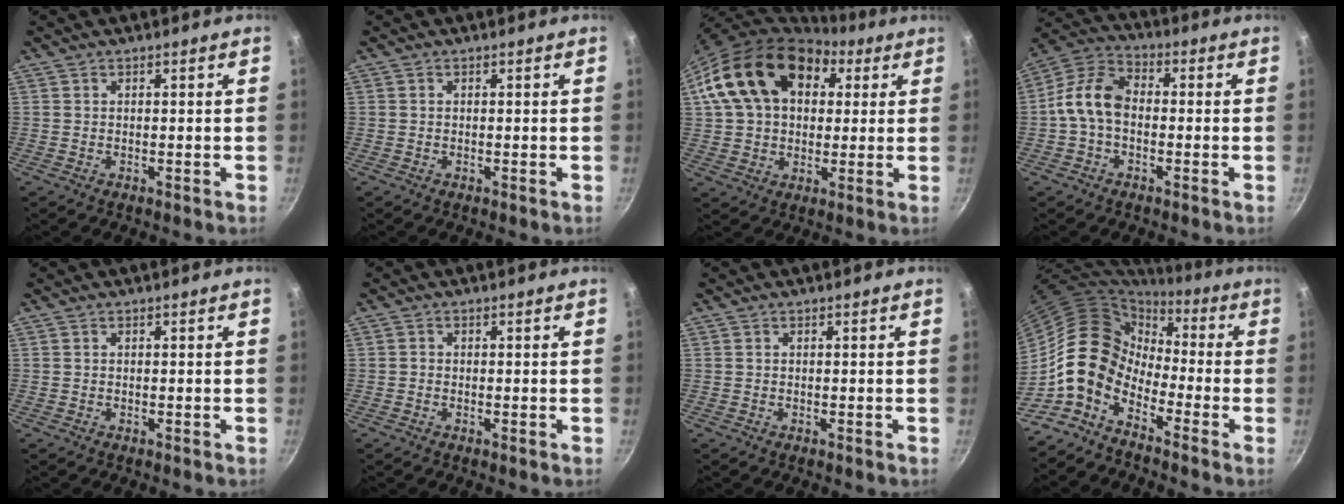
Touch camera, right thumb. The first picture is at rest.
{"total": 0.0}
{"total": 20.0, "force": [6.4, 14.0, 12.8], "torque": [-0.203, 0.021, 0.102]}
{"total": 9.5, "force": [-1.1, 6.5, 6.9], "torque": [-0.120, 0.035, -0.039]}
{"total": 0.0}
{"total": 0.8, "force": [-0.3, 0.5, 0.6], "torque": [-0.015, 0.004, -0.010]}
{"total": 0.0}
{"total": 11.0, "force": [-5.1, 7.5, 6.3], "torque": [-0.077, 0.044, -0.123]}